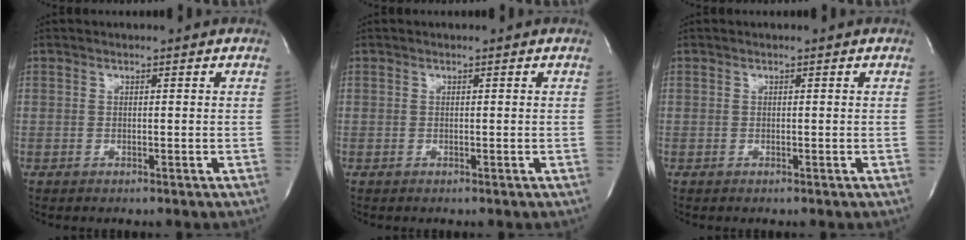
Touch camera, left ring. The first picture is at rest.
{"total": 0.0}
{"total": 0.0}